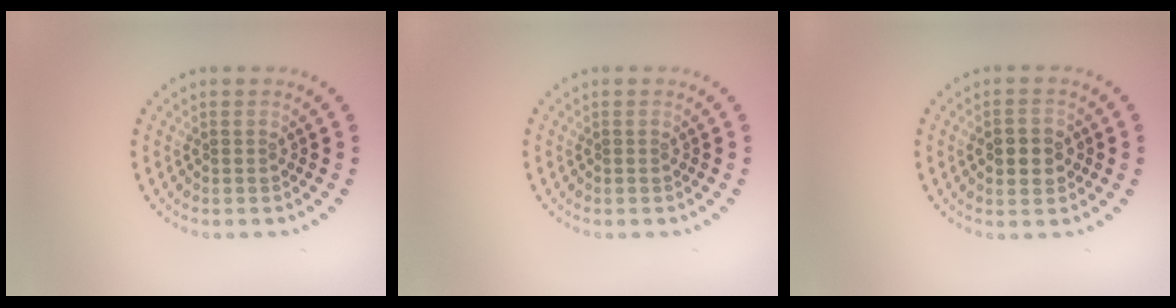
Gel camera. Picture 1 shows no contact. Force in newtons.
{"total": 0.0}
{"total": 2.8, "press": 2.8, "slide": 0.2}